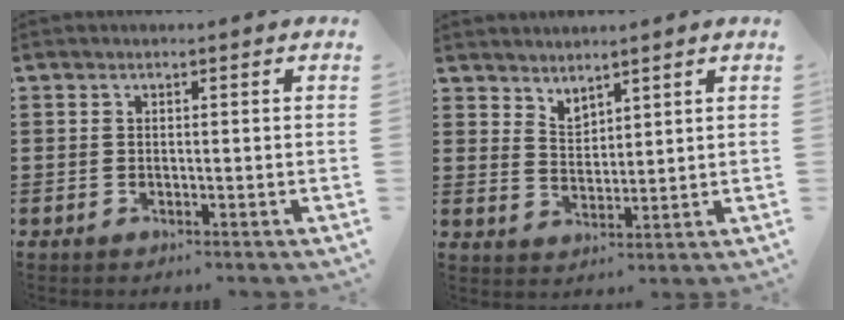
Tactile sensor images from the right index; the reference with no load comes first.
{"total": 2.9, "force": [2.8, 0.6, -0.4], "torque": [-0.001, -0.006, 0.055]}